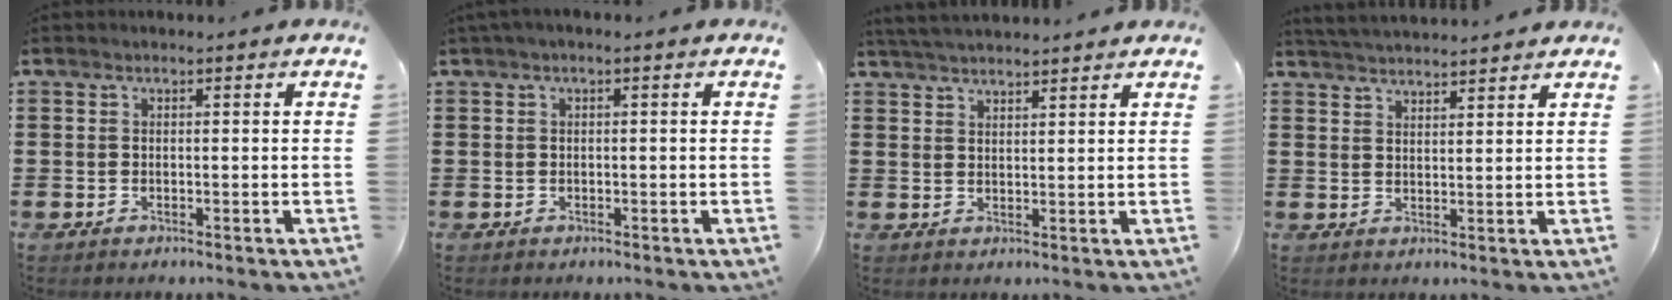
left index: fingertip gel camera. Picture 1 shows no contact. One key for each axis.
{"total": 0.8, "fx": -0.2, "fy": 0.1, "fz": 0.8, "tx": -0.012, "ty": -0.003, "tz": -0.003}
{"total": 3.4, "fx": 3.3, "fy": -0.1, "fz": 0.7, "tx": -0.022, "ty": -0.006, "tz": 0.064}
{"total": 3.0, "fx": 3.0, "fy": -0.4, "fz": 0.0, "tx": -0.010, "ty": -0.009, "tz": 0.056}